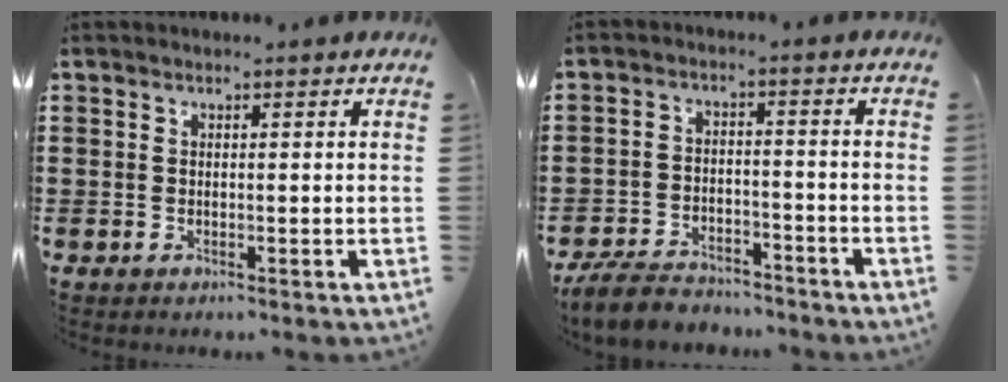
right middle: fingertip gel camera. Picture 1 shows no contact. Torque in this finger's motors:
{"motor_torque": [1.89, -0.25, 0.09, 0.05]}